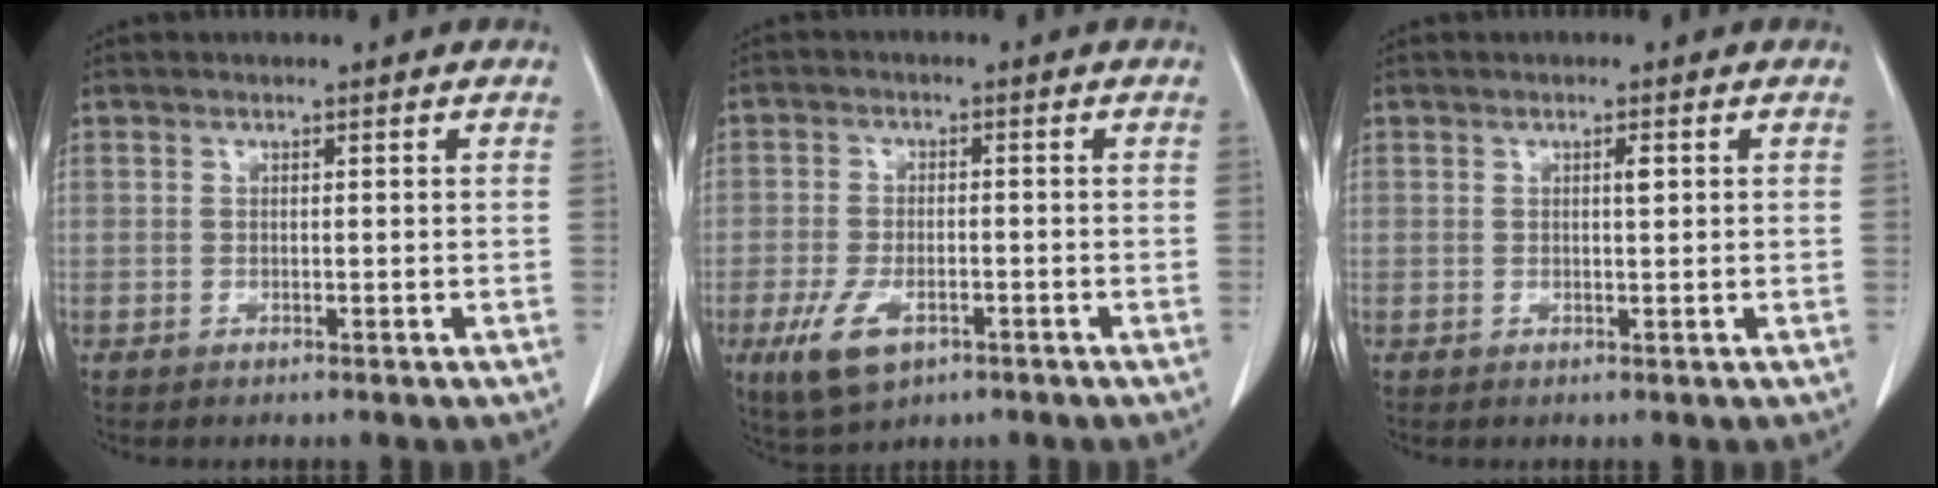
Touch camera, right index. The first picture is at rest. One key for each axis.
{"total": 6.9, "fx": -3.4, "fy": 3.6, "fz": 4.8, "tx": -0.101, "ty": -0.009, "tz": -0.052}
{"total": 1.1, "fx": 0.3, "fy": 0.2, "fz": 1.0, "tx": -0.018, "ty": 0.001, "tz": 0.004}